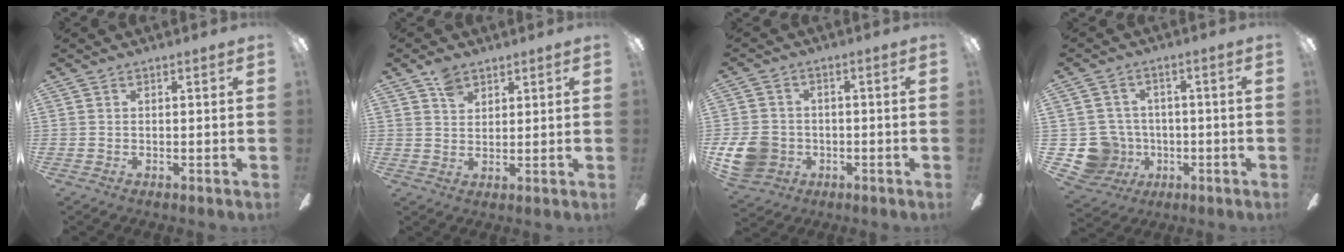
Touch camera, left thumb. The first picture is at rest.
{"total": 4.4, "force": [3.2, 2.7, 1.5], "torque": [-0.021, -0.008, 0.059]}
{"total": 10.0, "force": [-2.6, 8.5, 4.5], "torque": [-0.097, 0.023, -0.043]}
{"total": 9.3, "force": [-2.0, 8.9, 1.9], "torque": [-0.087, 0.018, -0.027]}